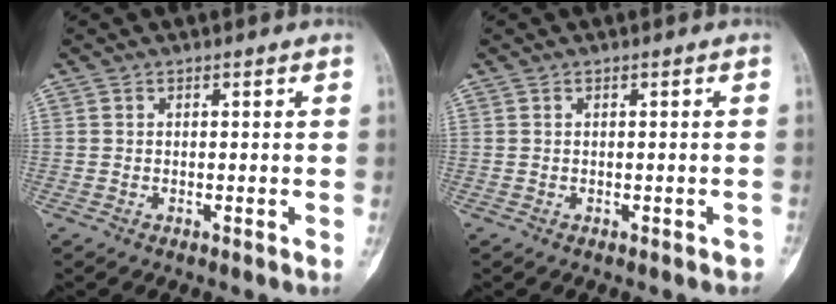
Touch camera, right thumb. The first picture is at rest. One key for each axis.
{"total": 0.7, "fx": -0.4, "fy": 0.4, "fz": 0.5, "tx": -0.009, "ty": 0.008, "tz": 0.000}